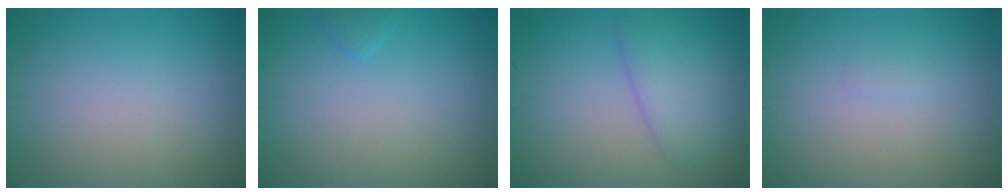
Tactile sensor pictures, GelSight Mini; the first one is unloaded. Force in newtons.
{"total": 0.6, "press": 0.6, "slide": 0.0}
{"total": 4.3, "press": 4.3, "slide": 0.3}
{"total": 0.5, "press": 0.5, "slide": 0.1}